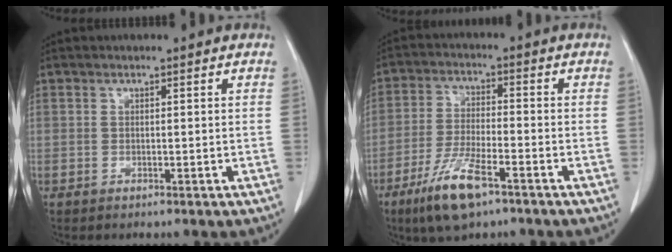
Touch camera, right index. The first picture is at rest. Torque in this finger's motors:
{"motor_torque": [1.01, -0.75, 0.18, 0.15]}